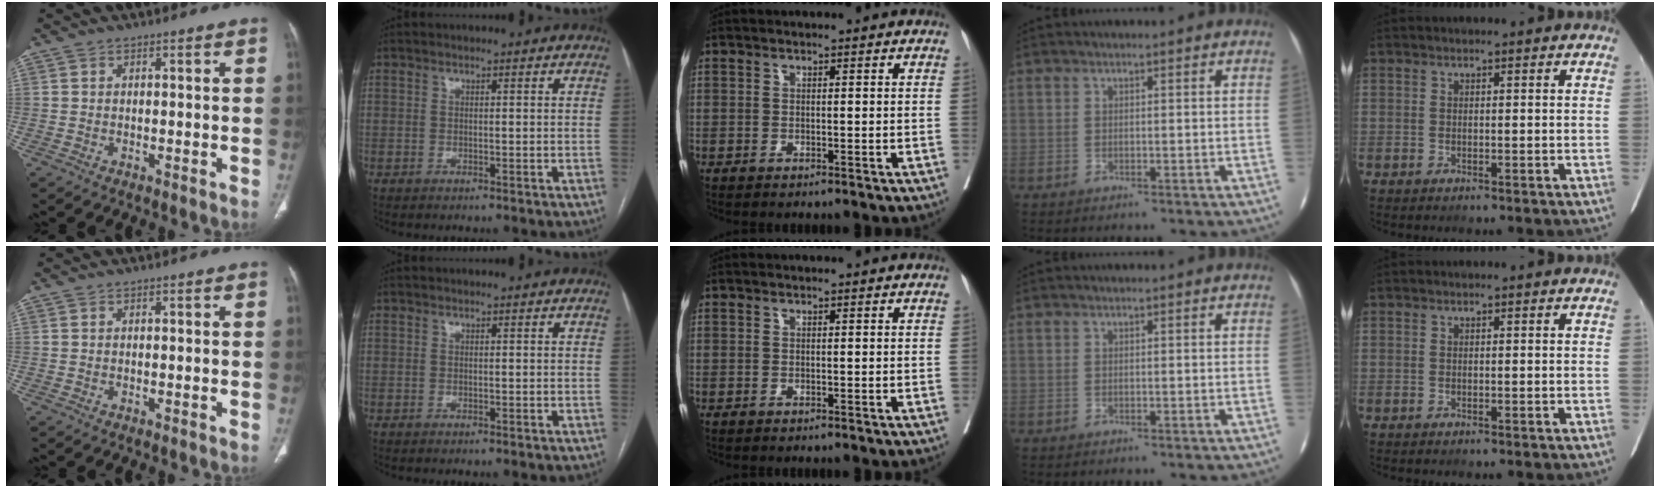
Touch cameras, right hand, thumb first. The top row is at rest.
{}